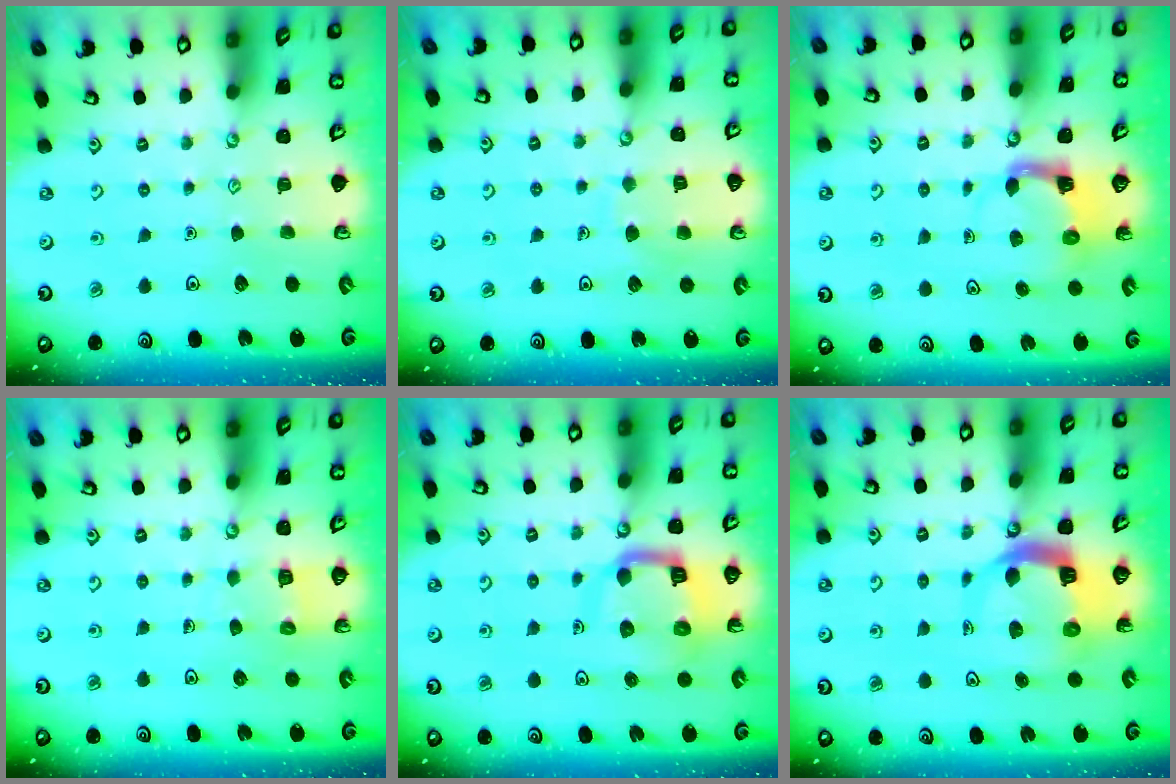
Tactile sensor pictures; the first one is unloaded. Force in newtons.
{"total": 6.7, "press": 6.6, "slide": 0.7}
{"total": 3.7, "press": 3.6, "slide": 0.6}
{"total": 5.6, "press": 5.6, "slide": 0.3}
{"total": 11.0, "press": 10.9, "slide": 1.3}
{"total": 9.0, "press": 8.9, "slide": 1.2}